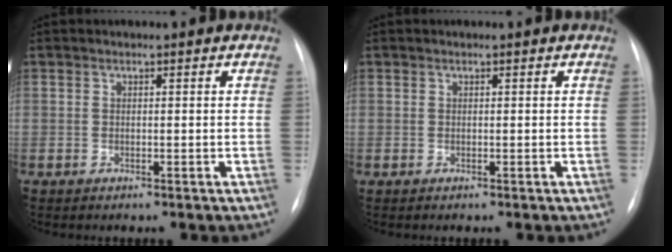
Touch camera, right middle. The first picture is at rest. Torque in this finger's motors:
{"motor_torque": [1.17, -0.96, 0.05, 0.01]}